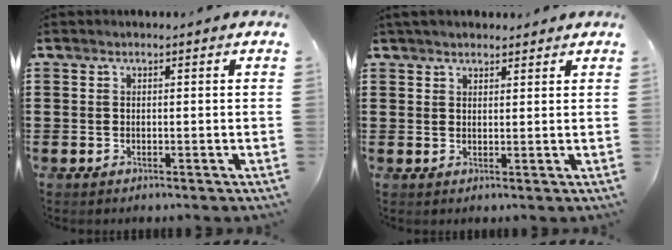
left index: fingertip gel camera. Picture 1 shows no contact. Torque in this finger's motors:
{"motor_torque": [1.12, -1.02, 0.04, 0.14]}